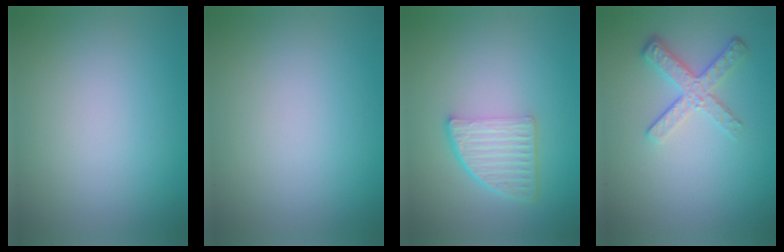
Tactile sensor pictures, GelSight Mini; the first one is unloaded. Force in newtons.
{"total": 0.0}
{"total": 4.7, "press": 3.3, "slide": 3.3}
{"total": 3.4, "press": 2.6, "slide": 2.2}